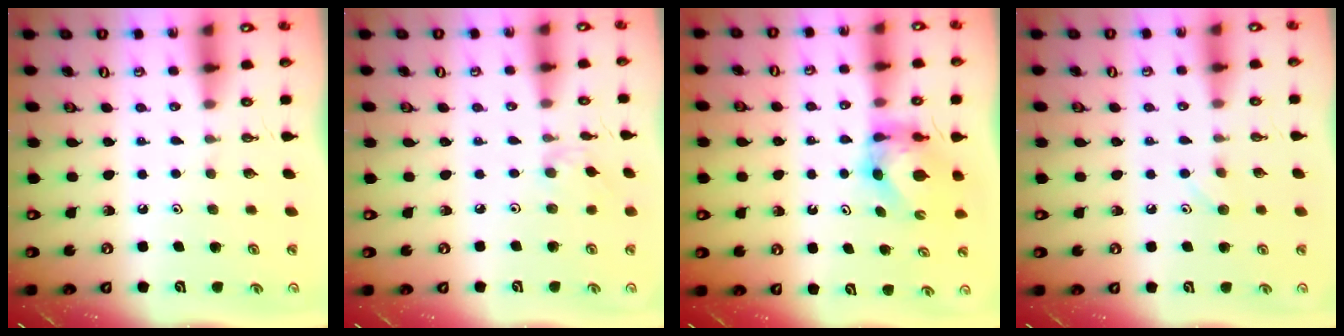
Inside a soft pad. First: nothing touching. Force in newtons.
{"total": 2.0, "press": 1.9, "slide": 0.5}
{"total": 6.3, "press": 6.3, "slide": 0.2}
{"total": 4.2, "press": 4.2, "slide": 0.6}